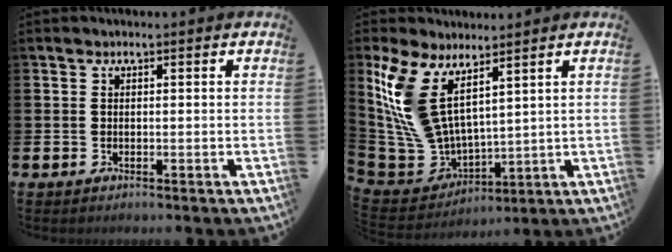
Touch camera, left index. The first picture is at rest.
{"total": 9.9, "force": [6.3, 4.6, 6.0], "torque": [-0.151, -0.031, 0.118]}